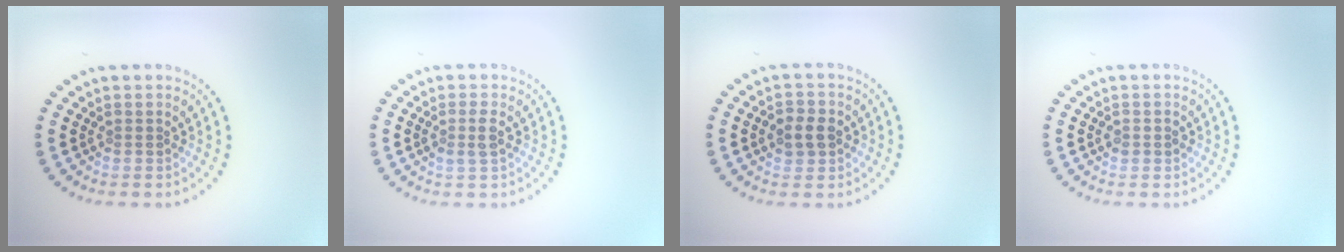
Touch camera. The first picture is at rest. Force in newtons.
{"total": 1.7, "press": 1.6, "slide": 0.4}
{"total": 2.7, "press": 2.7, "slide": 0.3}
{"total": 1.0, "press": 1.0, "slide": 0.3}